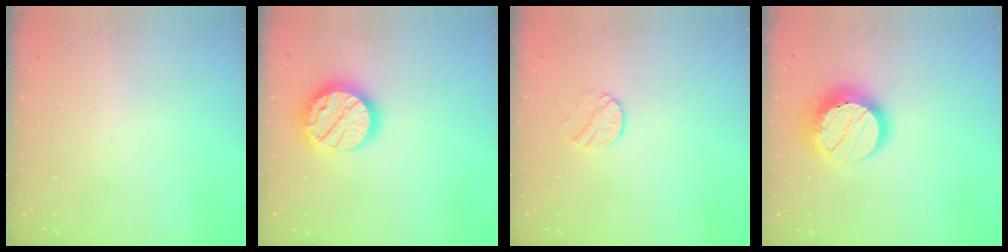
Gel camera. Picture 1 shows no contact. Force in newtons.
{"total": 18.7, "press": 18.7, "slide": 1.4}
{"total": 8.1, "press": 8.1, "slide": 0.6}
{"total": 15.3, "press": 15.3, "slide": 1.1}